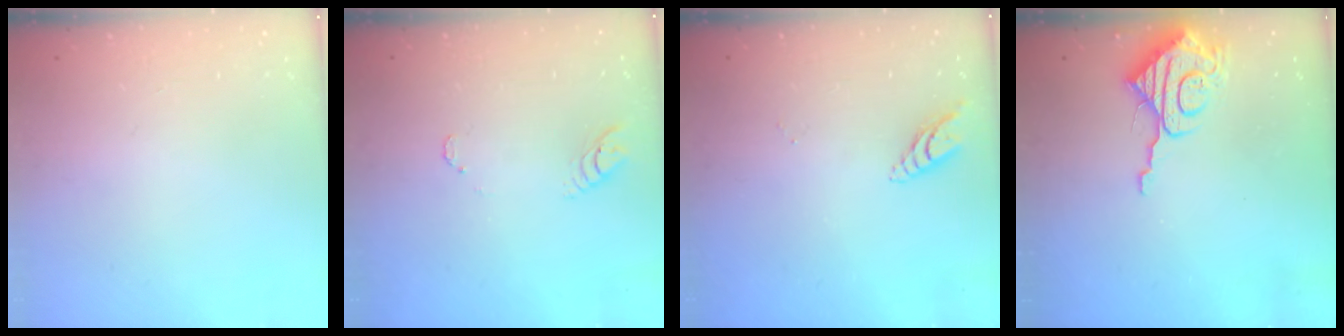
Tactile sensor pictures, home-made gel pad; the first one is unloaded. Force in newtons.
{"total": 3.5, "press": 3.5, "slide": 0.2}
{"total": 7.1, "press": 7.1, "slide": 0.6}
{"total": 9.8, "press": 9.7, "slide": 0.7}